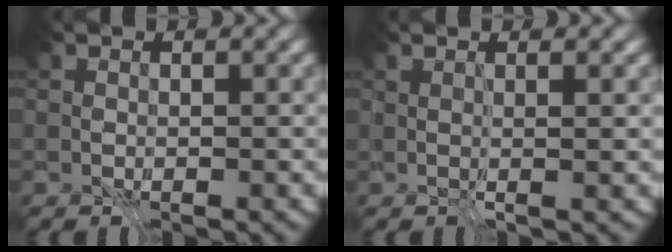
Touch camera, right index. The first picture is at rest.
{"total": 1.7, "force": [-0.2, -1.7, -0.3], "torque": [0.005, -0.020, 0.016]}